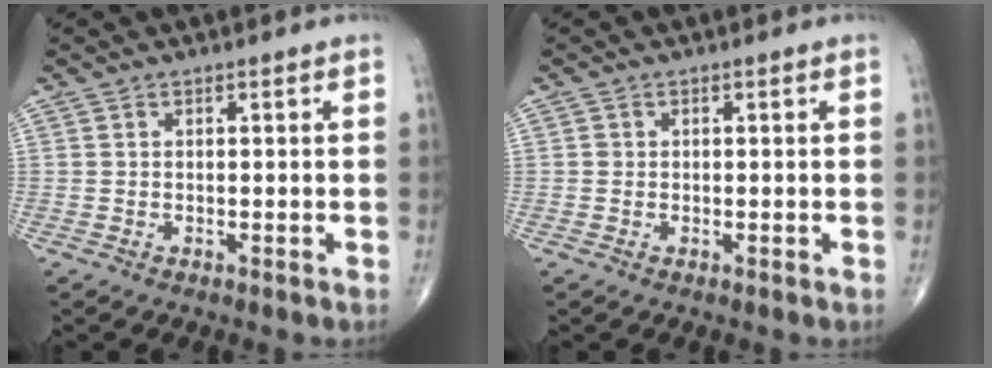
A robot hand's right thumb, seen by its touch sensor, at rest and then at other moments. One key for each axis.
{"total": 0.6, "fx": 0.0, "fy": 0.5, "fz": 0.1, "tx": 0.000, "ty": 0.002, "tz": 0.001}